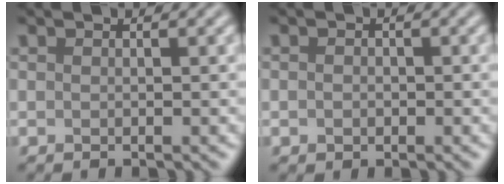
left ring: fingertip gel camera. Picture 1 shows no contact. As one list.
[{"total": 0.9, "force": [-0.2, 0.8, 0.4], "torque": [-0.003, -0.004, -0.003]}]